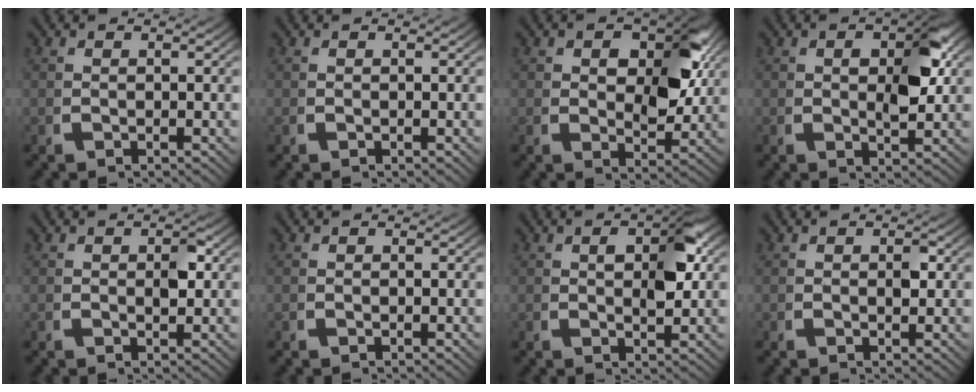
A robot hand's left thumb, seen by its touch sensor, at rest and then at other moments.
{"total": 0.0}
{"total": 7.0, "force": [1.8, 3.7, 5.6], "torque": [-0.070, -0.006, 0.032]}
{"total": 4.7, "force": [1.1, 1.3, 4.4], "torque": [-0.046, 0.013, 0.012]}
{"total": 1.5, "force": [0.4, 0.1, 1.4], "torque": [-0.007, 0.011, 0.003]}
{"total": 0.0}
{"total": 4.0, "force": [1.0, 0.6, 3.8], "torque": [-0.037, 0.019, 0.011]}
{"total": 1.0, "force": [0.3, 0.1, 0.9], "torque": [0.002, 0.008, 0.002]}